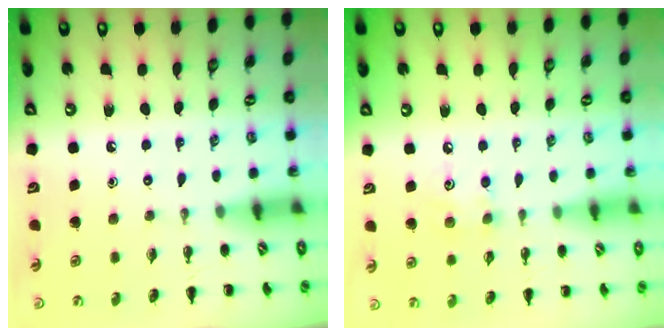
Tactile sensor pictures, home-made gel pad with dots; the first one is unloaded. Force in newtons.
{"total": 6.9, "press": 6.8, "slide": 1.5}